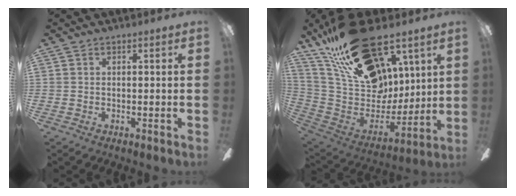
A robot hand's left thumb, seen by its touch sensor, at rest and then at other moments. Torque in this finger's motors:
{"motor_torque": [2.51, 2.50, 1.23, -1.54, 0.47]}